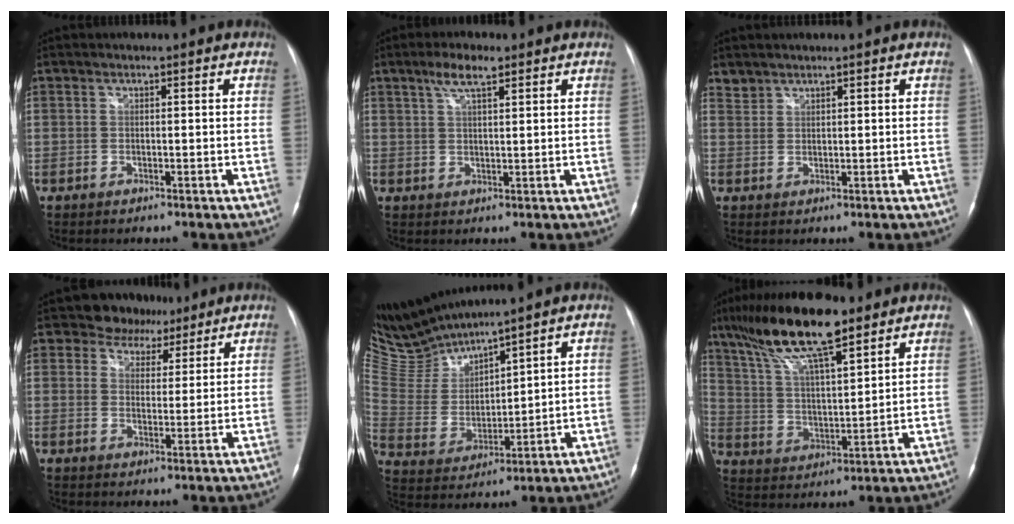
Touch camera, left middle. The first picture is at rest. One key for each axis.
{"total": 4.5, "fx": 2.9, "fy": 1.1, "fz": 3.3, "tx": -0.068, "ty": 0.009, "tz": 0.053}
{"total": 1.6, "fx": 1.5, "fy": 0.6, "fz": -0.2, "tx": 0.005, "ty": 0.007, "tz": 0.032}
{"total": 6.2, "fx": 4.8, "fy": 3.9, "fz": -0.2, "tx": 0.007, "ty": -0.001, "tz": 0.061}
{"total": 9.4, "fx": 9.4, "fy": -0.7, "fz": 0.8, "tx": -0.049, "ty": -0.001, "tz": 0.214}
{"total": 16.3, "fx": 11.4, "fy": 3.1, "fz": 11.2, "tx": -0.212, "ty": 0.022, "tz": 0.210}